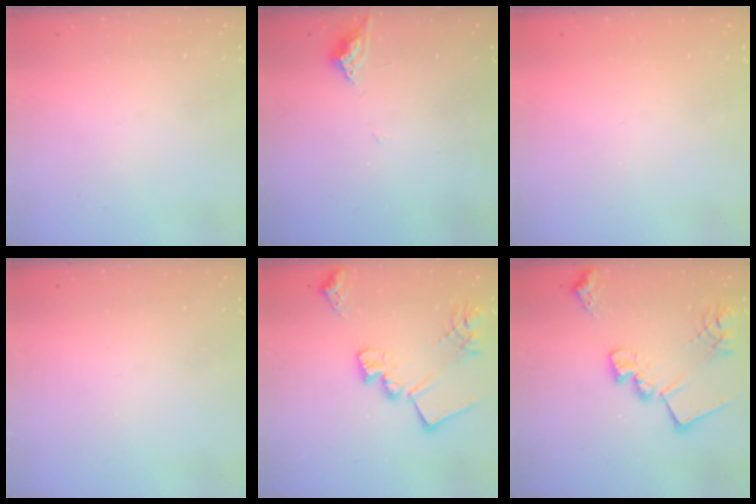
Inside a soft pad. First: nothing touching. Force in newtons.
{"total": 4.3, "press": 4.2, "slide": 0.6}
{"total": 1.5, "press": 1.2, "slide": 0.9}
{"total": 0.0}
{"total": 18.4, "press": 18.4, "slide": 1.4}
{"total": 18.4, "press": 18.4, "slide": 1.4}